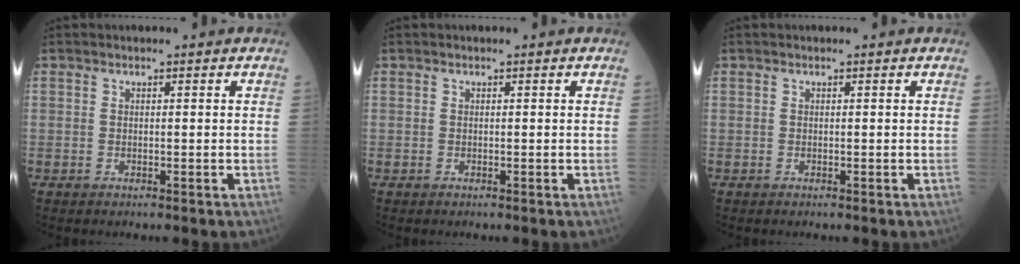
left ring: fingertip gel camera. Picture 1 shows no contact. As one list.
[{"total": 0.0}, {"total": 0.0}]